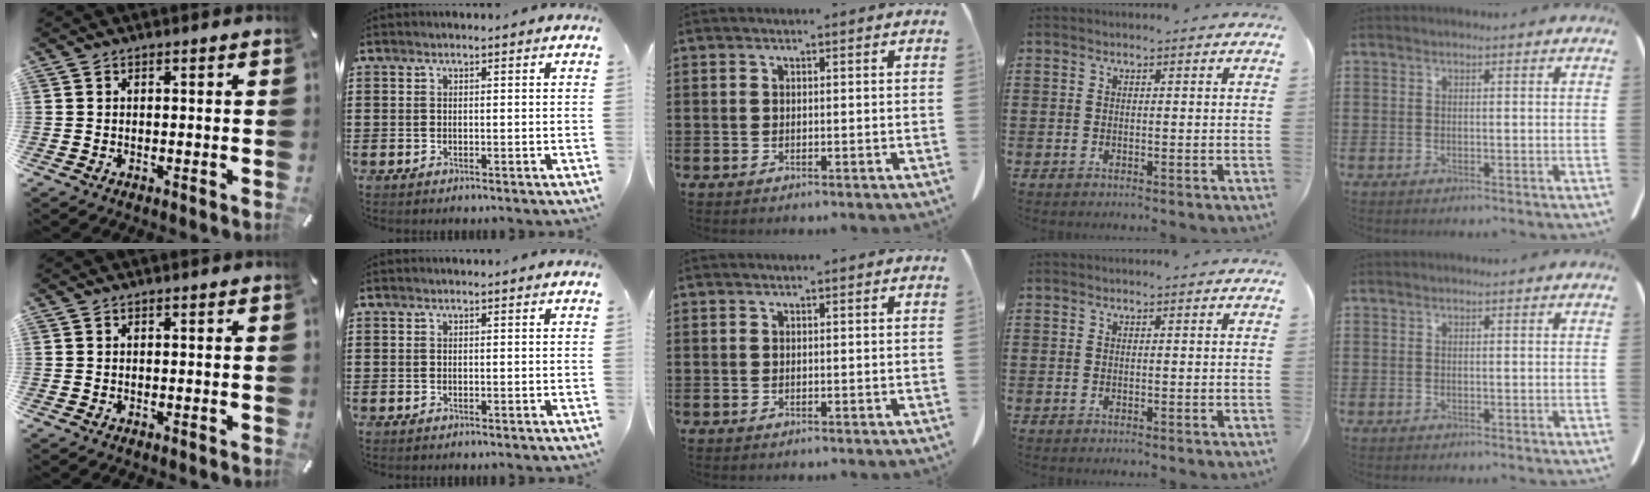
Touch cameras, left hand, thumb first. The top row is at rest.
{}